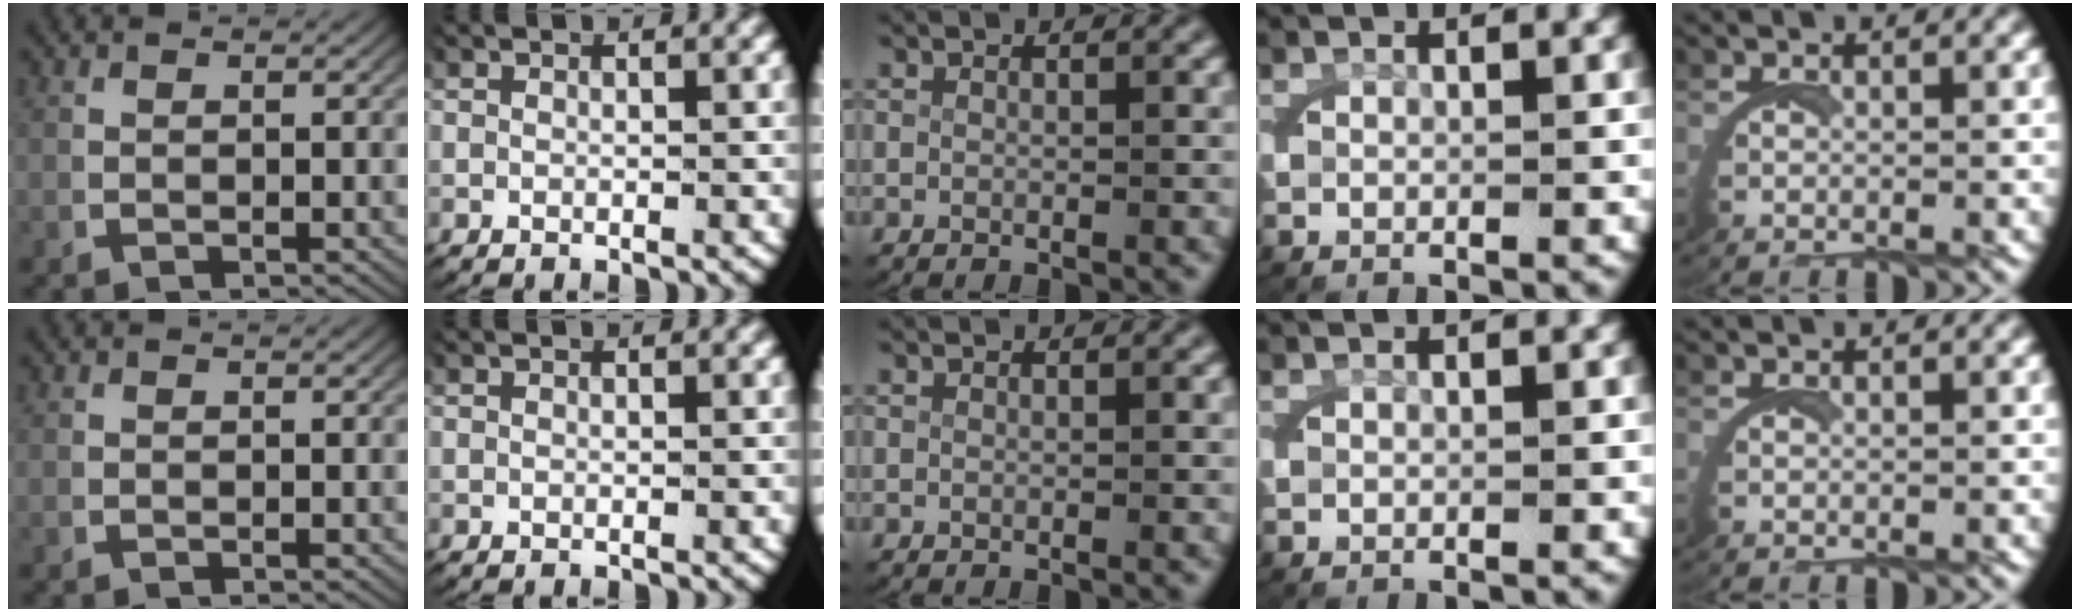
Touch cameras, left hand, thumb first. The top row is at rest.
{}